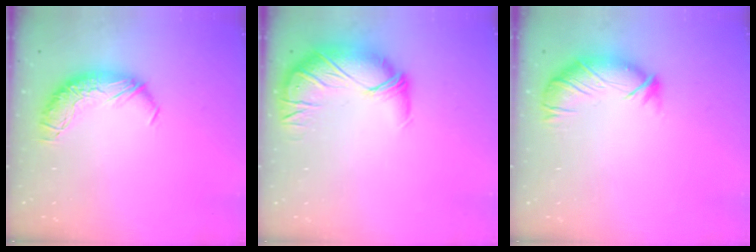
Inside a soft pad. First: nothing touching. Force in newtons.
{"total": 2.8, "press": 0.1, "slide": 2.8}
{"total": 2.8, "press": 2.4, "slide": 1.4}